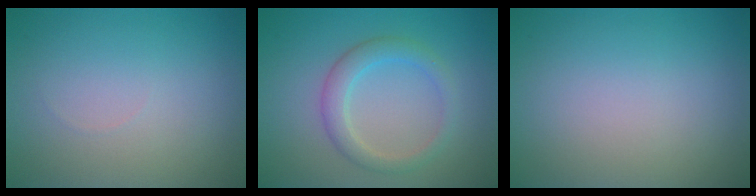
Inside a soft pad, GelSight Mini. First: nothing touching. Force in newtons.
{"total": 2.8, "press": 2.8, "slide": 0.1}
{"total": 0.0}